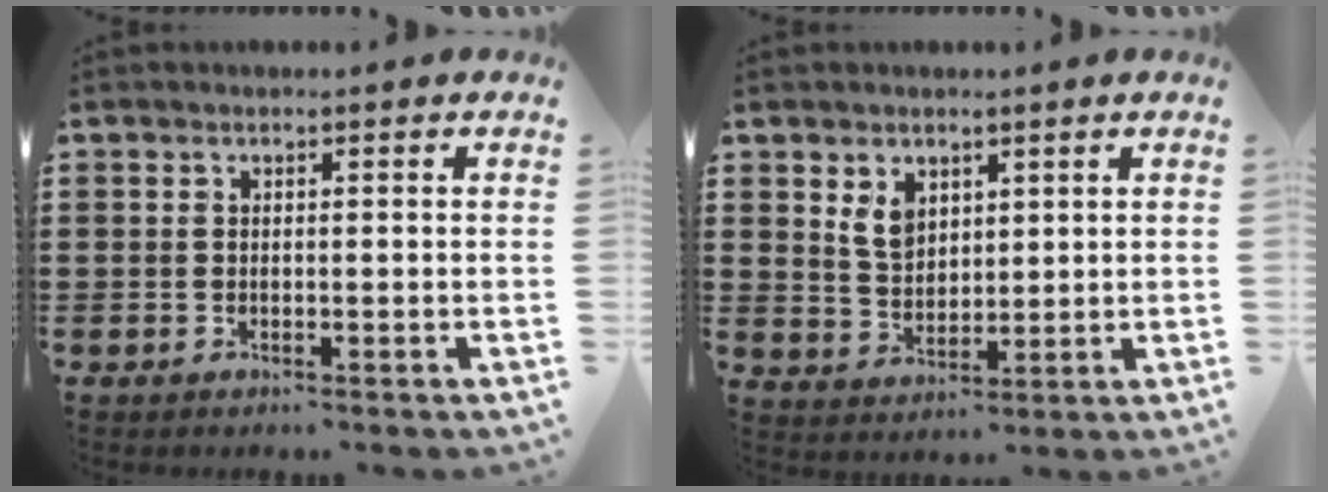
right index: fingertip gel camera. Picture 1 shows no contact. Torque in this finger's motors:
{"motor_torque": [0.35, -0.23, 0.18, 0.11]}